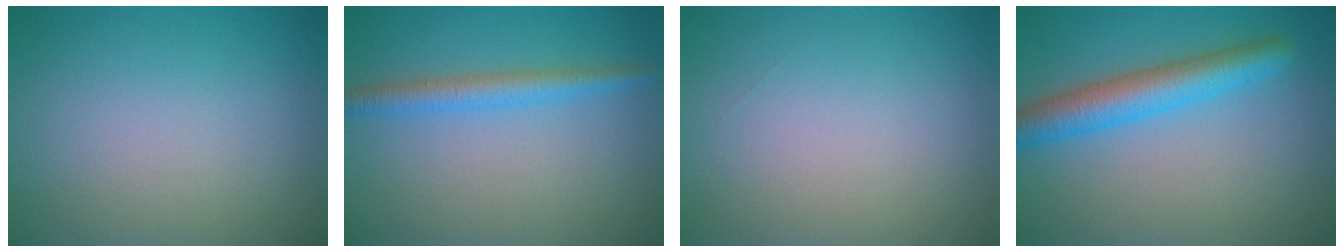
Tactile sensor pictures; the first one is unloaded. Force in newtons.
{"total": 2.6, "press": 2.6, "slide": 0.1}
{"total": 0.0}
{"total": 5.0, "press": 5.0, "slide": 0.1}